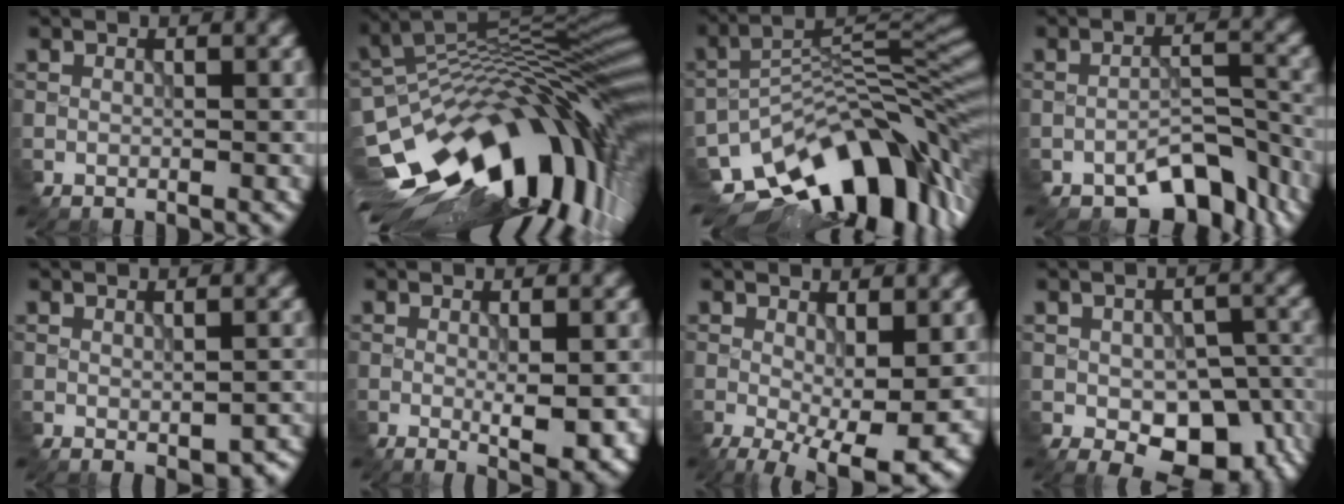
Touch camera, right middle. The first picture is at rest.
{"total": 16.4, "force": [-5.3, 7.2, 13.7], "torque": [-0.206, 0.008, -0.104]}
{"total": 13.1, "force": [-8.1, 6.2, 8.3], "torque": [-0.136, 0.000, -0.131]}
{"total": 5.1, "force": [-3.9, 2.2, 2.5], "torque": [-0.031, 0.006, -0.061]}
{"total": 2.6, "force": [-1.1, 1.2, 2.0], "torque": [-0.028, -0.009, -0.007]}
{"total": 3.9, "force": [-0.5, 1.0, 3.7], "torque": [-0.059, -0.009, -0.003]}
{"total": 7.0, "force": [-1.4, 2.6, 6.4], "torque": [-0.111, -0.025, -0.010]}
{"total": 8.9, "force": [-3.4, 5.3, 6.3], "torque": [-0.094, -0.025, -0.034]}